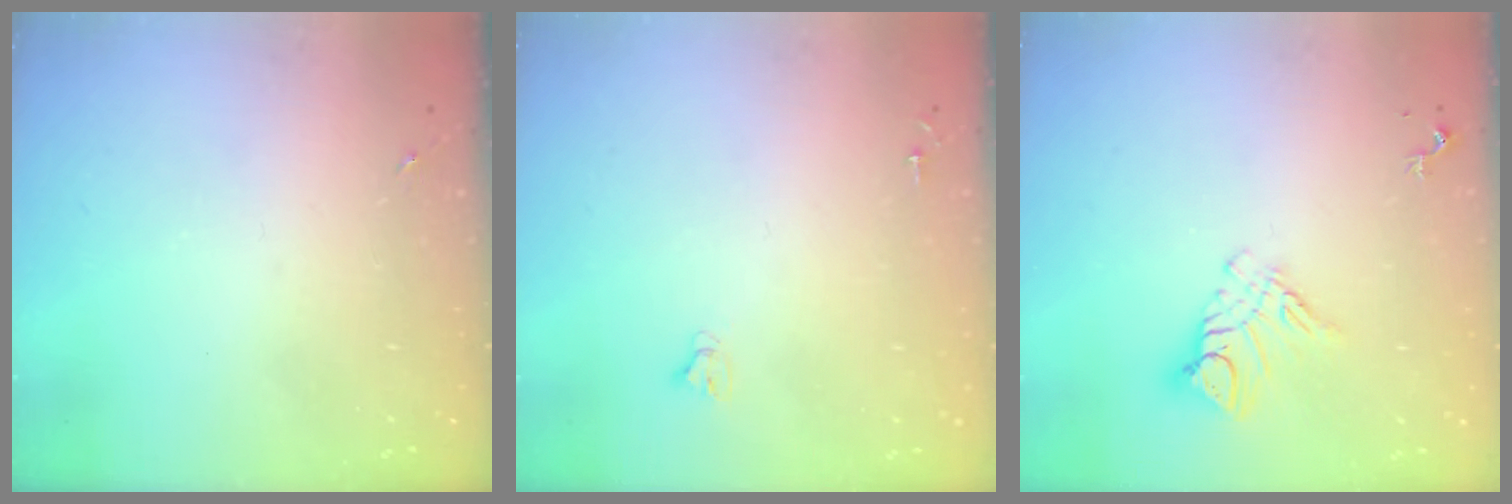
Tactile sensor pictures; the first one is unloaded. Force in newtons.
{"total": 2.4, "press": 2.4, "slide": 0.2}
{"total": 9.8, "press": 9.7, "slide": 0.8}